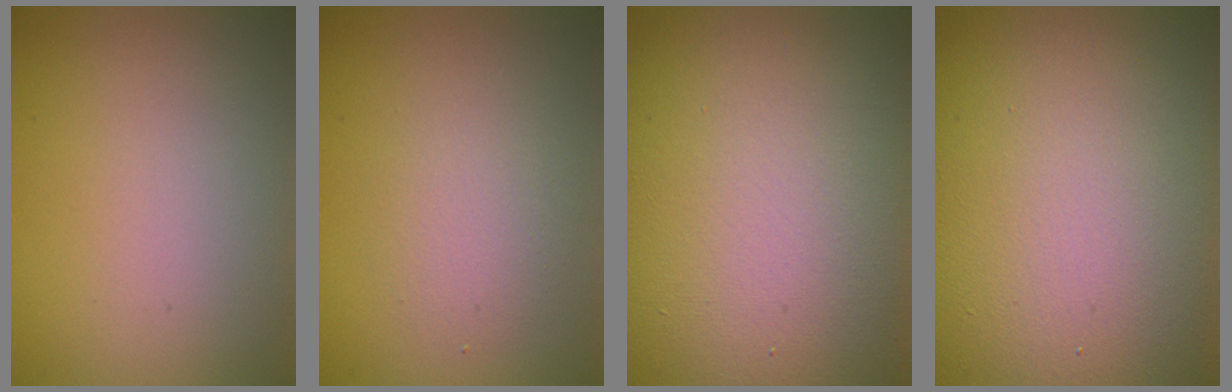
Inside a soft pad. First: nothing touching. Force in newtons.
{"total": 2.3, "press": 2.3, "slide": 0.1}
{"total": 19.4, "press": 19.4, "slide": 0.6}
{"total": 22.3, "press": 22.3, "slide": 1.1}